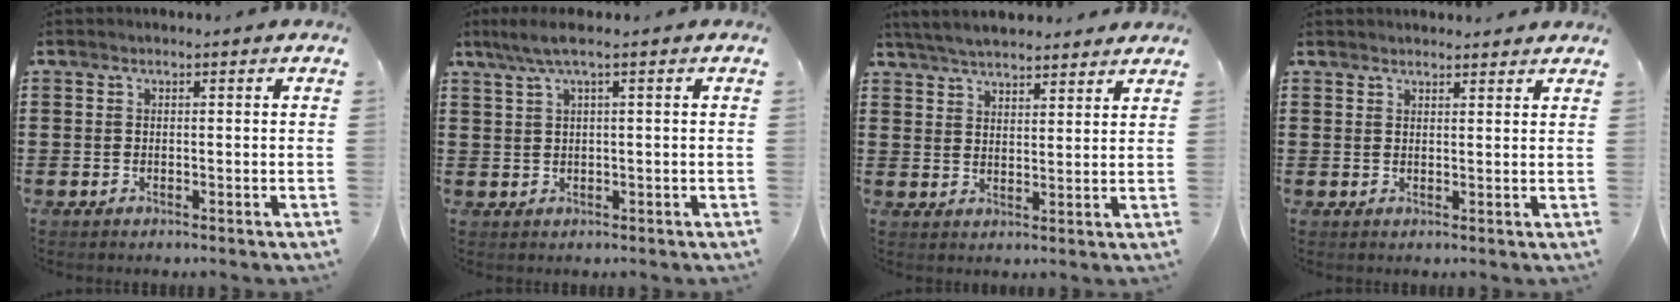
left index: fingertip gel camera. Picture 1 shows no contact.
{"total": 2.9, "force": [1.0, 0.1, 2.7], "torque": [-0.060, -0.003, 0.014]}
{"total": 4.7, "force": [4.5, 0.5, 1.0], "torque": [-0.033, -0.011, 0.084]}
{"total": 1.7, "force": [1.7, 0.2, 0.1], "torque": [-0.006, 0.002, 0.034]}